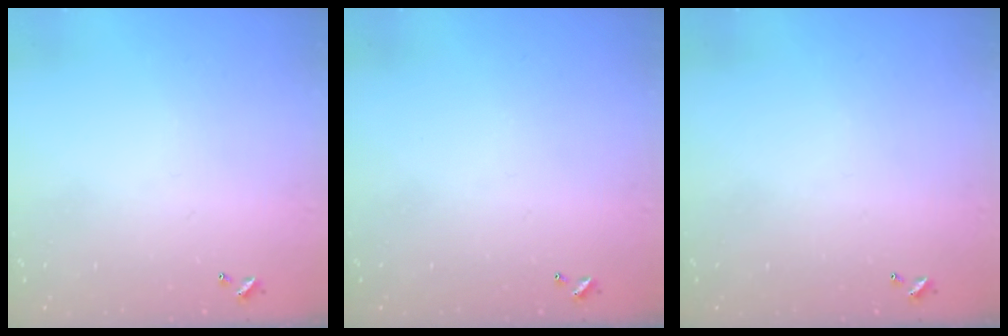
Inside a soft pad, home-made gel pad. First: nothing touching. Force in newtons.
{"total": 0.0}
{"total": 0.0}